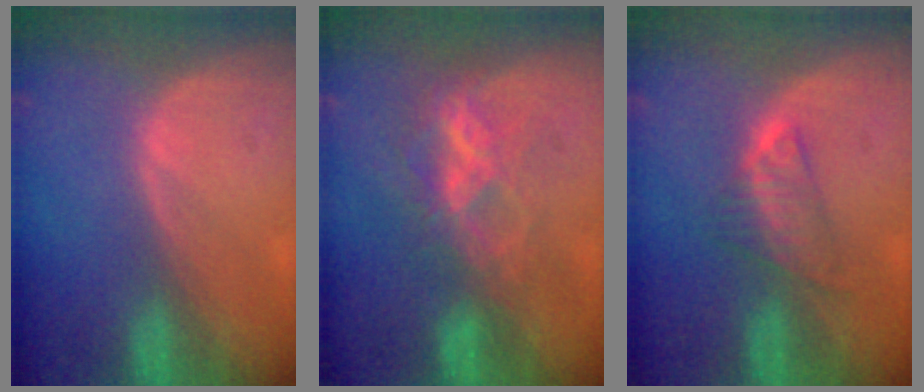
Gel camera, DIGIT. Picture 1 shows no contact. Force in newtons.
{"total": 7.2, "press": 6.1, "slide": 3.8}
{"total": 4.0, "press": 4.0, "slide": 0.6}